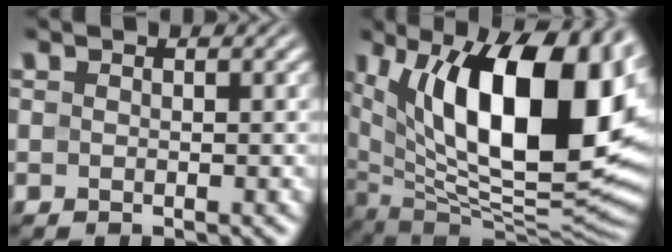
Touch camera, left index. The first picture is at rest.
{"total": 18.6, "force": [6.2, 8.5, 15.3], "torque": [-0.215, 0.008, 0.107]}